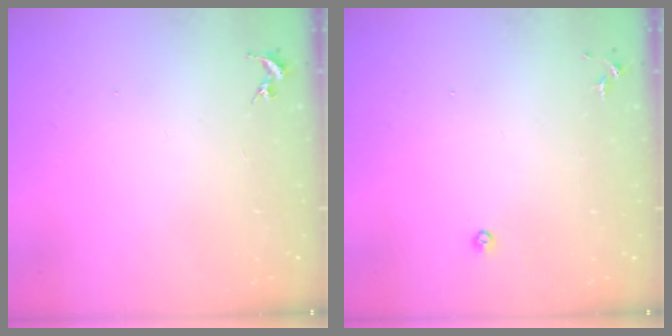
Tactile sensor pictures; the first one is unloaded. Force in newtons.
{"total": 3.5, "press": 3.4, "slide": 0.7}